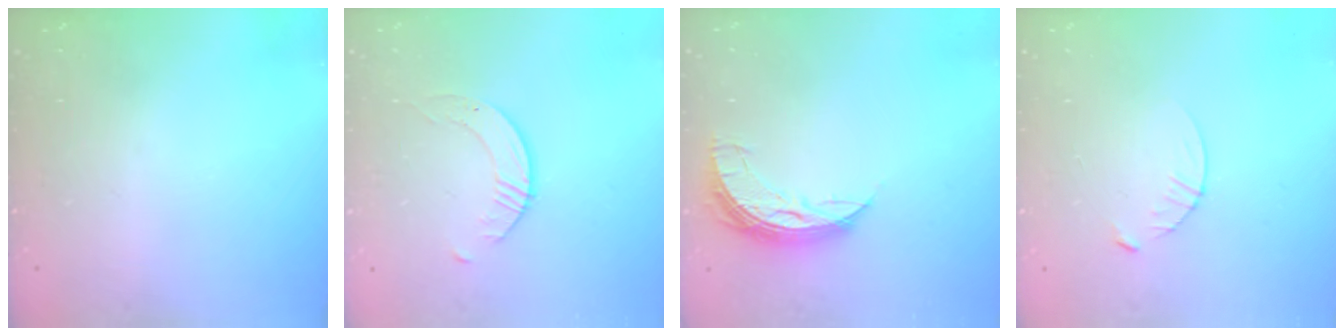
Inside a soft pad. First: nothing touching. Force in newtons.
{"total": 1.7, "press": 1.7, "slide": 0.2}
{"total": 7.7, "press": 7.6, "slide": 0.6}
{"total": 3.9, "press": 3.8, "slide": 0.4}